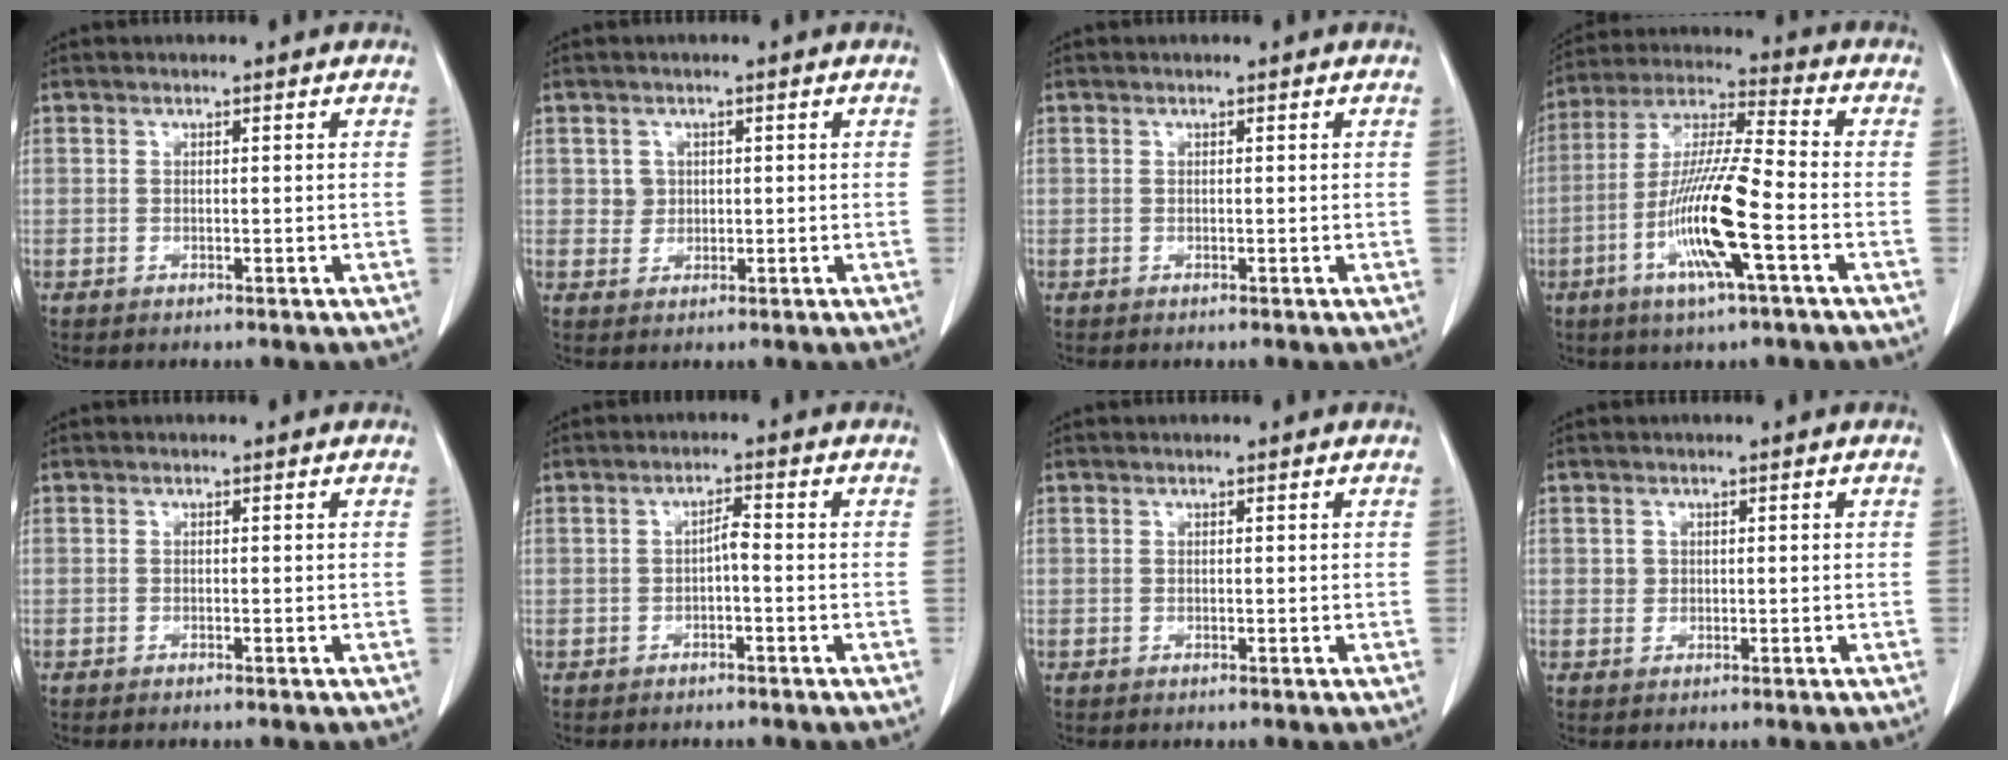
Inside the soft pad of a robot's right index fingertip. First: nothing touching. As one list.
[{"total": 2.0, "force": [0.6, 1.9, 0.2], "torque": [0.003, 0.003, 0.011]}, {"total": 0.0}, {"total": 14.2, "force": [-4.5, 0.6, 13.4], "torque": [-0.270, -0.006, -0.088]}, {"total": 0.8, "force": [-0.7, 0.0, 0.4], "torque": [-0.010, -0.001, -0.008]}, {"total": 2.0, "force": [-0.6, 0.4, 1.8], "torque": [-0.031, 0.004, -0.010]}, {"total": 0.0}, {"total": 1.0, "force": [0.2, 0.9, 0.1], "torque": [0.001, 0.004, 0.007]}]